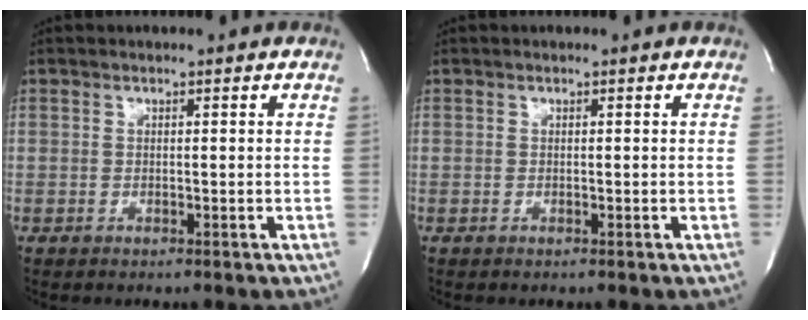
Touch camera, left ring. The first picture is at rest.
{"total": 0.0}